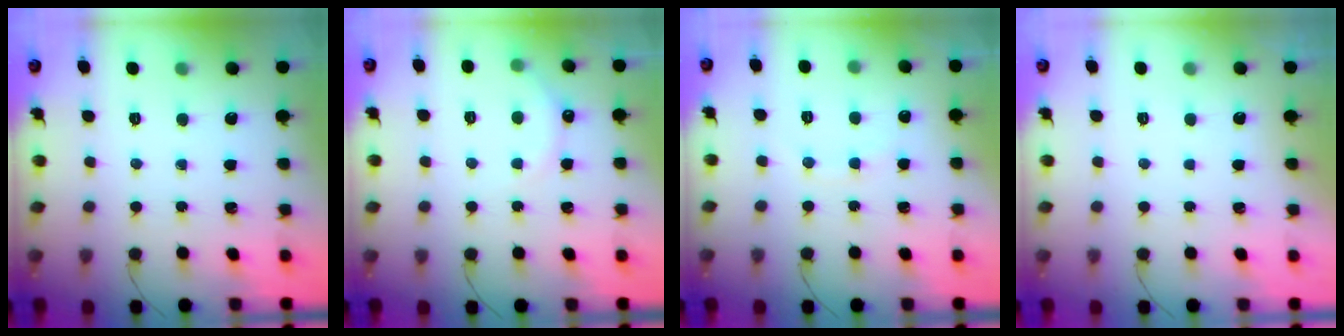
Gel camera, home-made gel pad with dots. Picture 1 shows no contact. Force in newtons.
{"total": 6.2, "press": 6.1, "slide": 1.2}
{"total": 7.7, "press": 7.6, "slide": 1.2}
{"total": 2.9, "press": 2.9, "slide": 0.1}